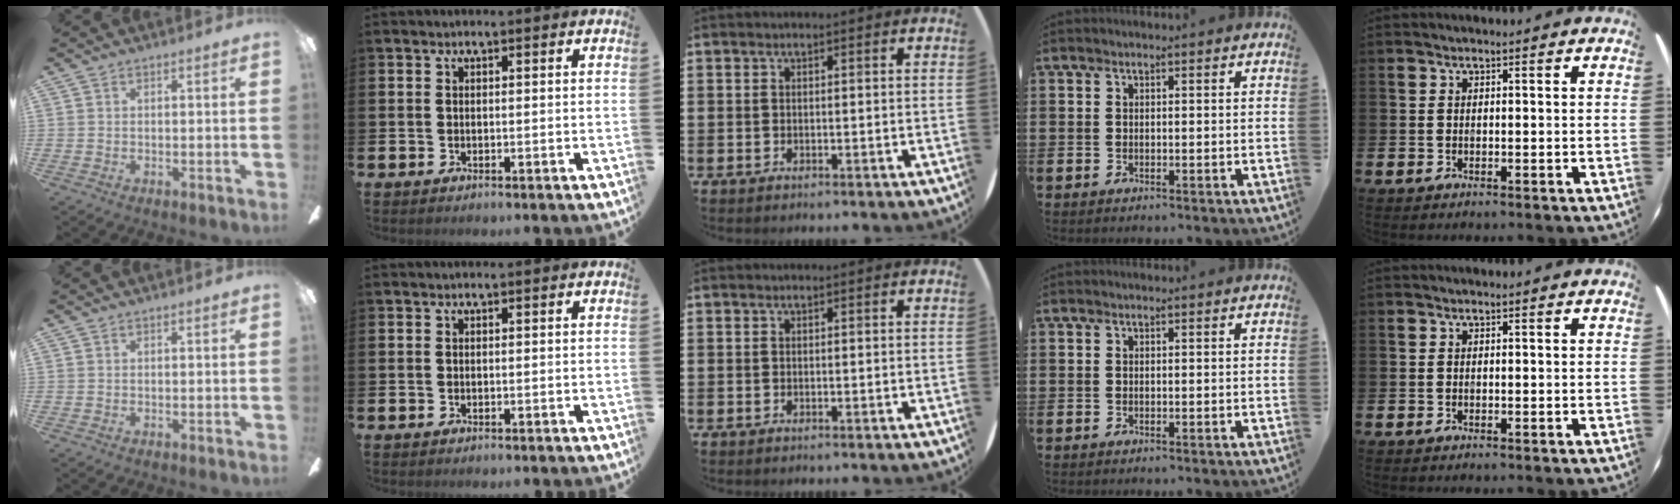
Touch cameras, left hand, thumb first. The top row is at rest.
{}